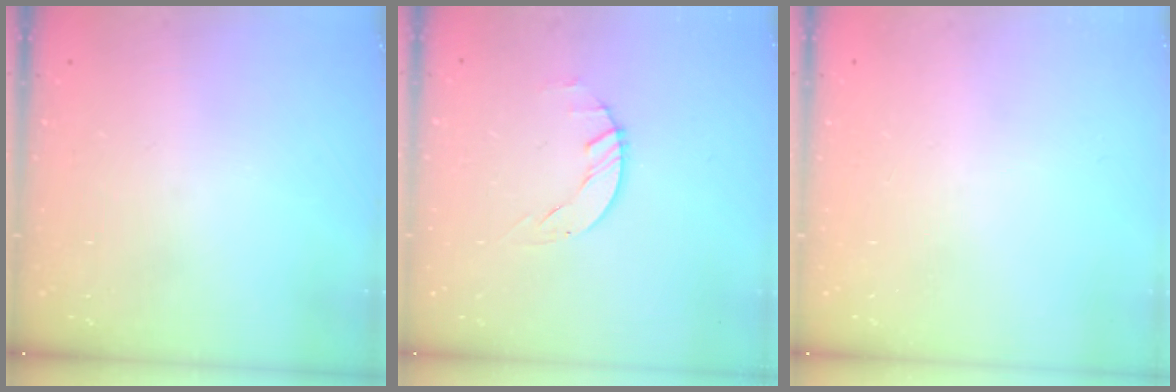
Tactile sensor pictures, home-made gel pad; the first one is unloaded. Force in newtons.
{"total": 1.5, "press": 1.4, "slide": 0.3}
{"total": 0.0}